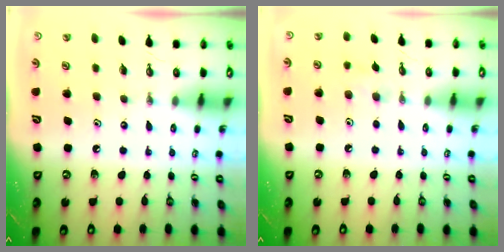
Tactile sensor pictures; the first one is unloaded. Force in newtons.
{"total": 5.8, "press": 5.7, "slide": 1.0}